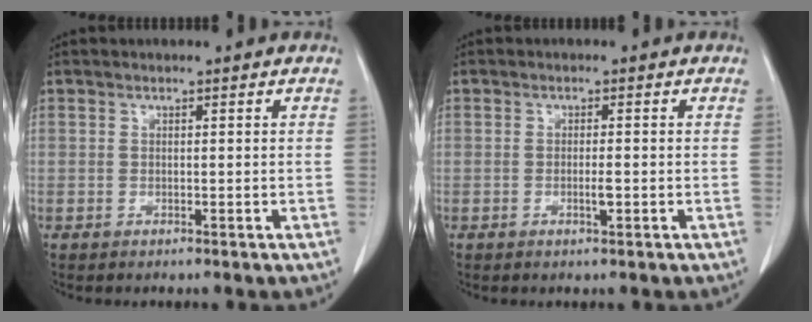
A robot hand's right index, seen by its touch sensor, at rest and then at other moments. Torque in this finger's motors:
{"motor_torque": [0.02, -0.05, -0.03, 0.02]}